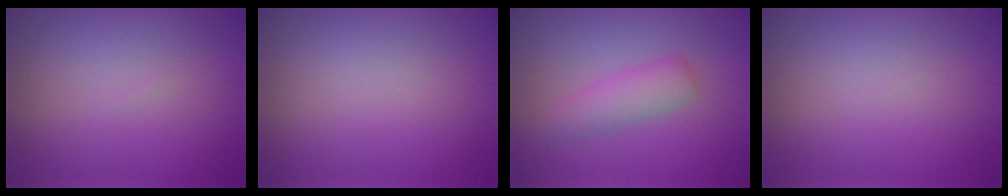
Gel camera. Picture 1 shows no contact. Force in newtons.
{"total": 0.0}
{"total": 2.8, "press": 2.8, "slide": 0.0}
{"total": 0.0}